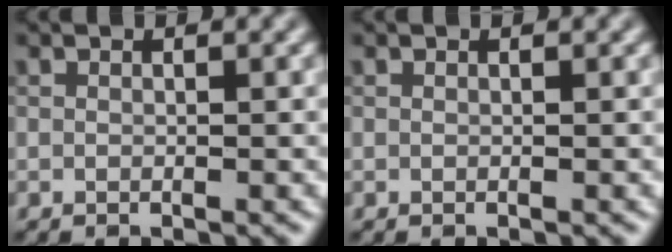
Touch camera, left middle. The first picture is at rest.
{"total": 0.0}